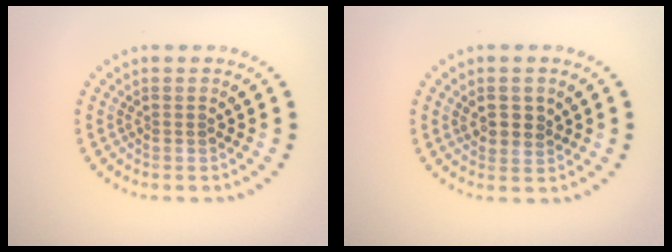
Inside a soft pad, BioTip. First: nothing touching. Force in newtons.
{"total": 2.3, "press": 2.2, "slide": 0.7}